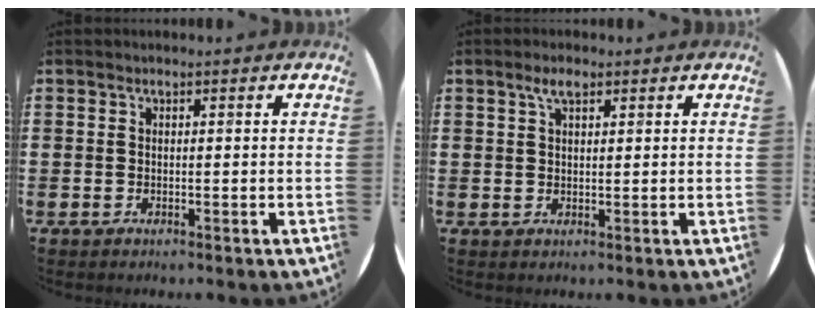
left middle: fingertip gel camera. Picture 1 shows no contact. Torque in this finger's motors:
{"motor_torque": [0.69, -0.45, 0.00, 0.00]}